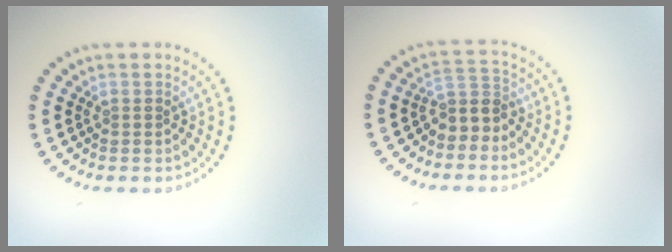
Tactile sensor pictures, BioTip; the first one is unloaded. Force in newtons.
{"total": 2.6, "press": 2.0, "slide": 1.7}